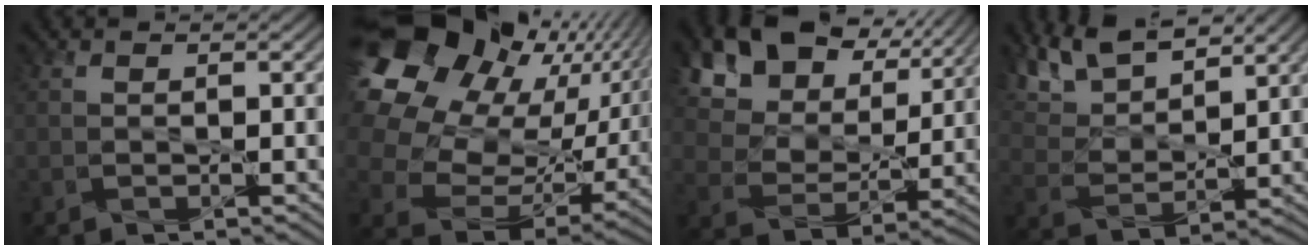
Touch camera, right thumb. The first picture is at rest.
{"total": 23.4, "force": [9.5, 17.1, 12.8], "torque": [-0.322, 0.033, 0.187]}
{"total": 17.7, "force": [11.0, 11.0, 8.4], "torque": [-0.233, 0.038, 0.228]}
{"total": 10.1, "force": [8.2, 3.7, 4.7], "torque": [-0.122, 0.012, 0.151]}